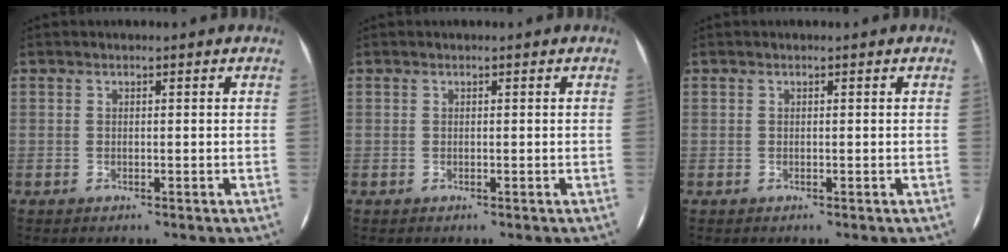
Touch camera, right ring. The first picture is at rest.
{"total": 0.0}
{"total": 0.0}